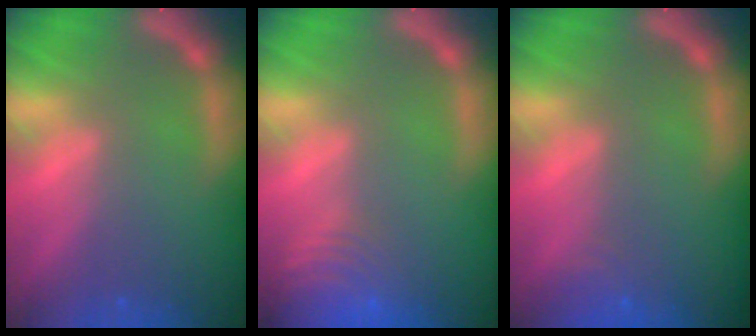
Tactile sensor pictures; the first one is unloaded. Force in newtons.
{"total": 9.5}
{"total": 1.9}